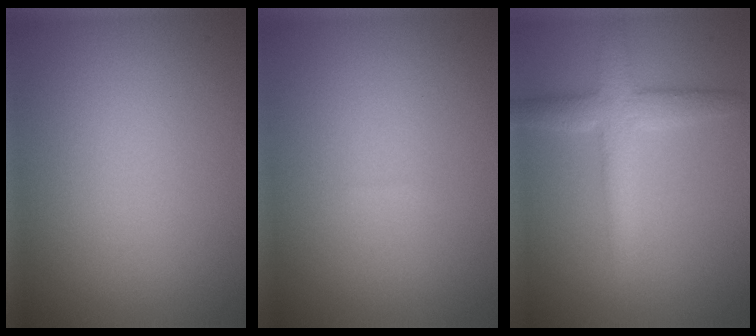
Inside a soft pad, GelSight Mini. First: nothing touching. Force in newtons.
{"total": 0.0}
{"total": 4.0, "press": 4.0, "slide": 0.1}